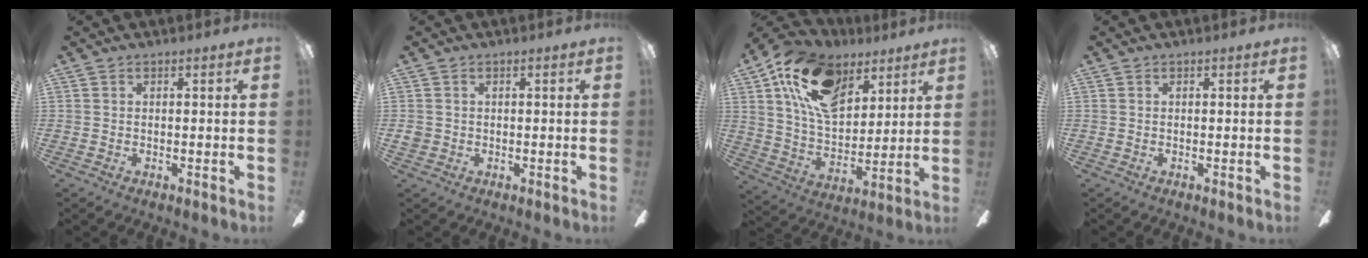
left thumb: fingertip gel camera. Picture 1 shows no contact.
{"total": 1.9, "force": [-0.1, 1.8, 0.7], "torque": [-0.013, 0.005, -0.002]}
{"total": 19.3, "force": [10.8, 11.4, 11.2], "torque": [-0.202, -0.031, 0.199]}
{"total": 0.0}